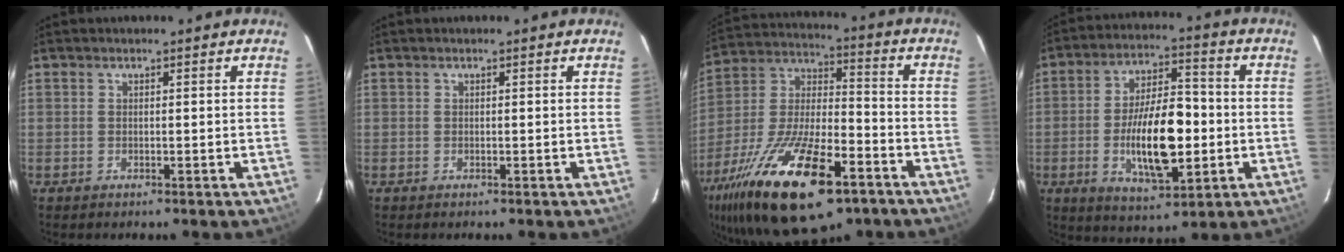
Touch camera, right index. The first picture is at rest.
{"total": 0.0}
{"total": 28.0, "force": [-15.9, 10.5, 20.5], "torque": [-0.397, -0.032, -0.266]}
{"total": 15.7, "force": [-3.0, 6.9, 13.7], "torque": [-0.245, 0.002, -0.041]}